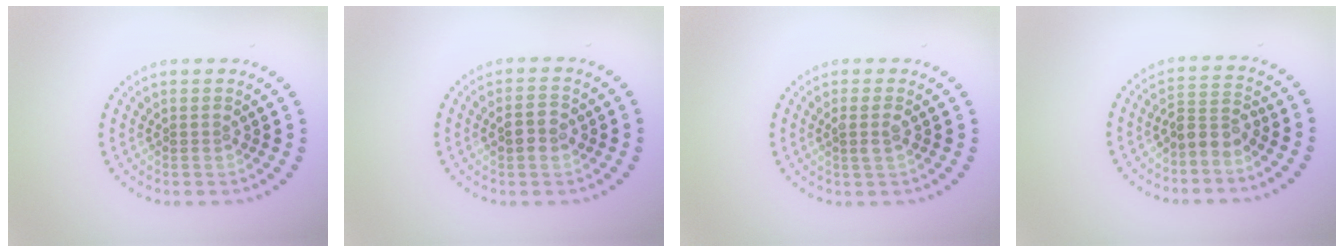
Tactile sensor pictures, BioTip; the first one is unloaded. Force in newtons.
{"total": 2.2, "press": 2.2, "slide": 0.0}
{"total": 1.4, "press": 1.2, "slide": 0.7}
{"total": 2.4, "press": 2.0, "slide": 1.4}